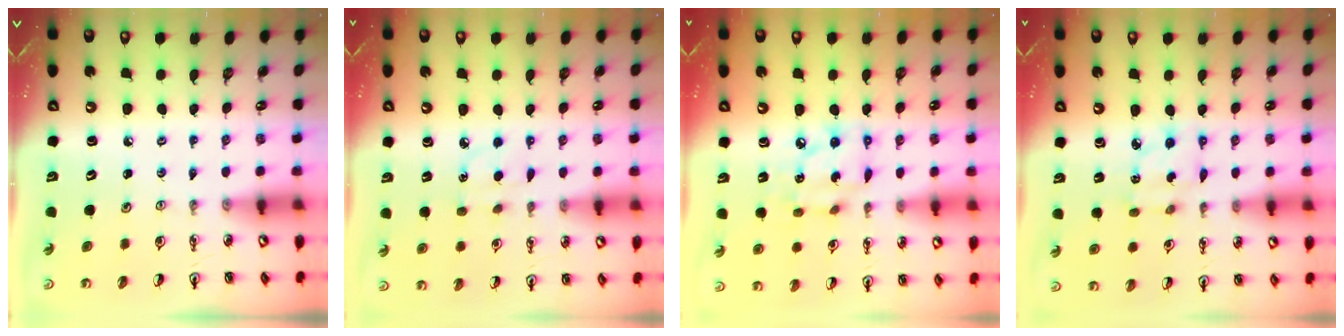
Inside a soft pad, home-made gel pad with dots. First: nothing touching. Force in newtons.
{"total": 5.9, "press": 5.8, "slide": 0.7}
{"total": 10.0, "press": 9.9, "slide": 1.0}
{"total": 3.7, "press": 3.7, "slide": 0.1}